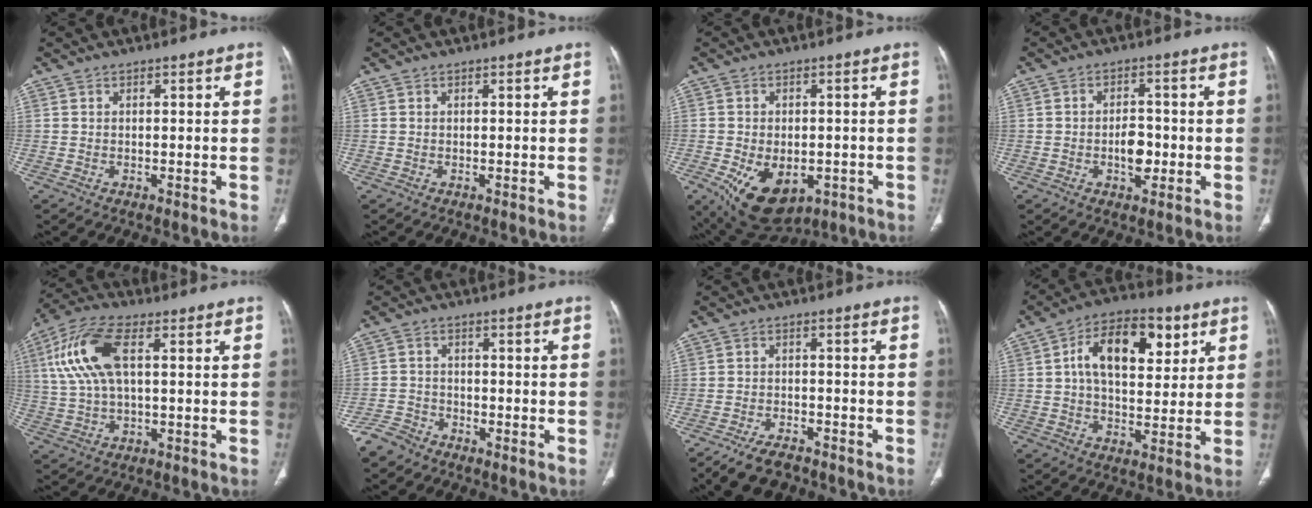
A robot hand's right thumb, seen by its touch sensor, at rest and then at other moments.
{"total": 0.0}
{"total": 13.2, "force": [-5.1, 8.1, 9.0], "torque": [-0.137, 0.003, -0.060]}
{"total": 5.1, "force": [-1.1, 3.1, 3.9], "torque": [-0.049, 0.012, -0.017]}
{"total": 13.0, "force": [3.0, 5.9, 11.1], "torque": [-0.250, 0.021, 0.061]}
{"total": 4.2, "force": [-3.5, 2.3, 0.5], "torque": [-0.005, 0.012, -0.073]}
{"total": 6.9, "force": [-5.5, 3.0, 2.9], "torque": [-0.052, 0.021, -0.091]}
{"total": 15.5, "force": [4.9, 8.8, 11.8], "torque": [-0.161, 0.002, 0.073]}